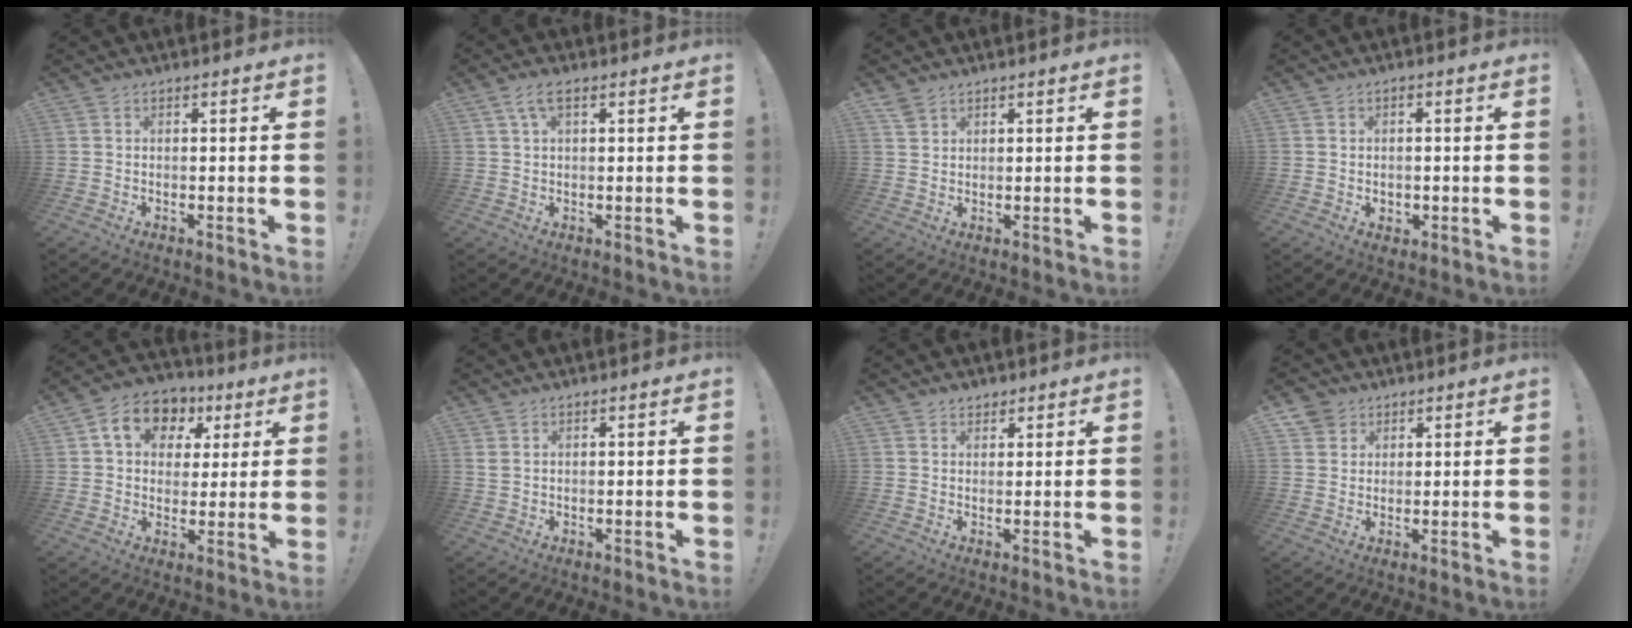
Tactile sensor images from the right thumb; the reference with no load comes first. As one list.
[{"total": 4.3, "force": [1.8, 1.9, 3.5], "torque": [-0.066, 0.004, 0.032]}, {"total": 2.8, "force": [2.2, 1.4, 1.1], "torque": [-0.019, -0.010, 0.042]}, {"total": 2.8, "force": [0.1, 2.7, 0.7], "torque": [0.001, -0.003, -0.001]}, {"total": 12.9, "force": [4.9, 10.0, 6.4], "torque": [-0.095, -0.008, 0.095]}, {"total": 1.6, "force": [0.8, 0.8, 1.1], "torque": [-0.019, 0.000, 0.015]}, {"total": 2.0, "force": [1.5, 1.2, 0.3], "torque": [-0.001, -0.007, 0.028]}, {"total": 4.4, "force": [2.7, 3.5, 0.3], "torque": [0.002, -0.015, 0.050]}]